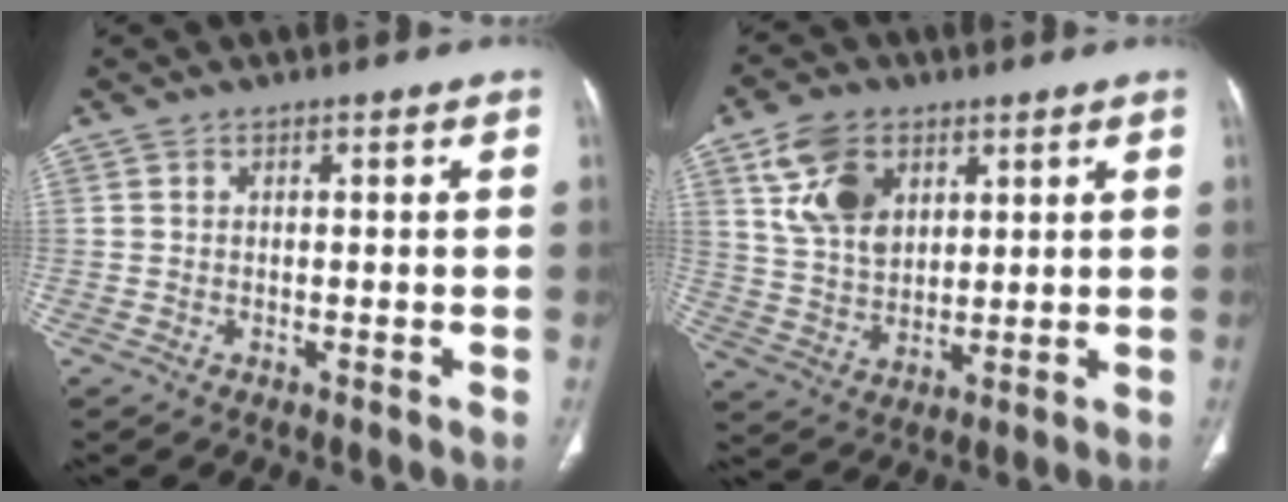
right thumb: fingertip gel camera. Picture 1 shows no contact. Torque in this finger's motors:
{"motor_torque": [0.07, 1.64, 0.74, 0.77, 0.16]}